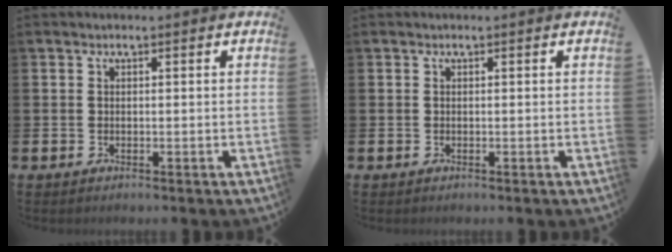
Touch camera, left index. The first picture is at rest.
{"total": 0.0}